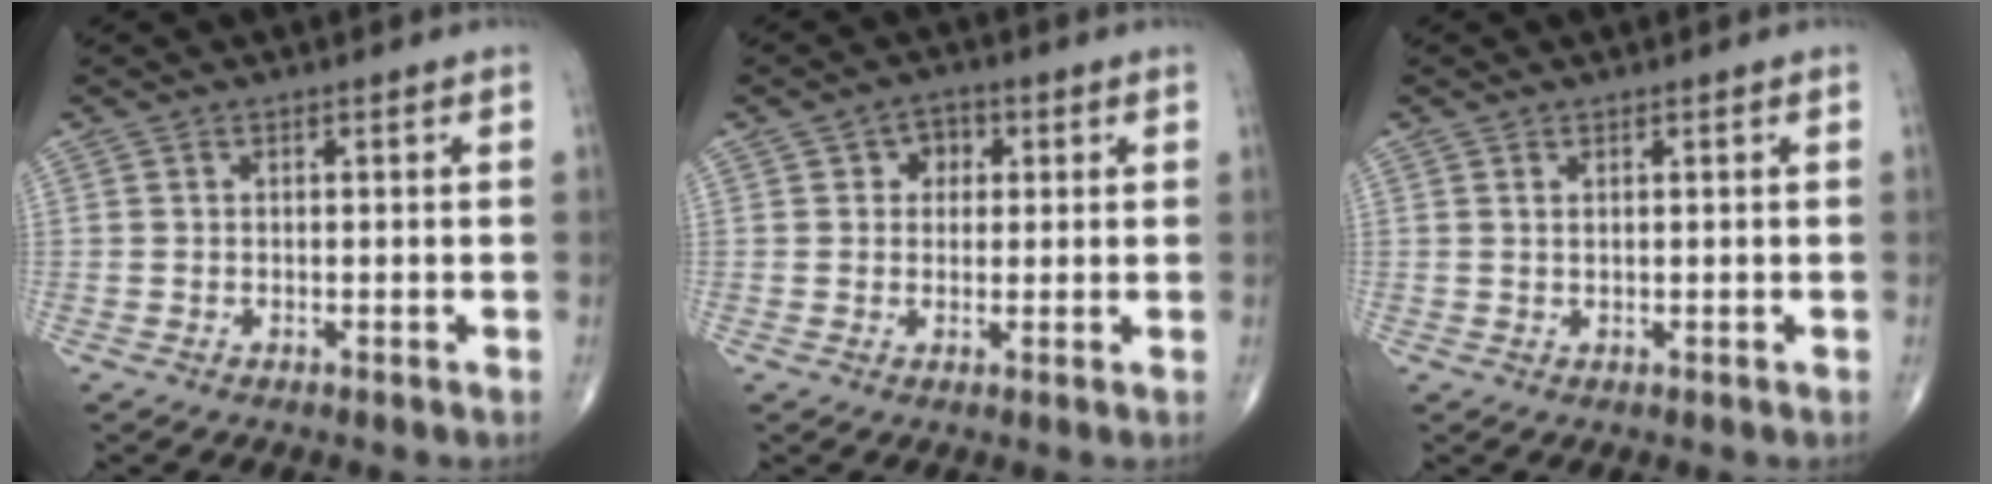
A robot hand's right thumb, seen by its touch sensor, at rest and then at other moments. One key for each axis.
{"total": 4.1, "fx": 1.2, "fy": 3.4, "fz": 2.0, "tx": 0.000, "ty": 0.002, "tz": 0.012}
{"total": 0.6, "fx": 0.3, "fy": 0.1, "fz": 0.5, "tx": -0.007, "ty": -0.004, "tz": 0.006}